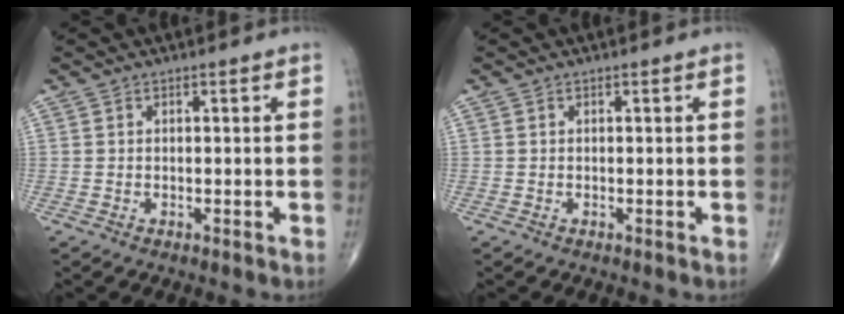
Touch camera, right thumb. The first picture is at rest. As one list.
[{"total": 0.0}]